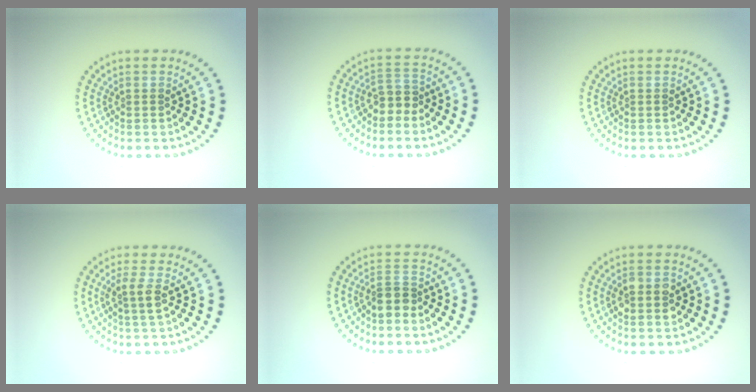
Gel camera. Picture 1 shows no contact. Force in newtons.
{"total": 1.9, "press": 1.6, "slide": 1.0}
{"total": 0.0}
{"total": 1.9, "press": 1.6, "slide": 1.0}
{"total": 2.1, "press": 1.7, "slide": 1.2}
{"total": 2.4, "press": 2.4, "slide": 0.2}